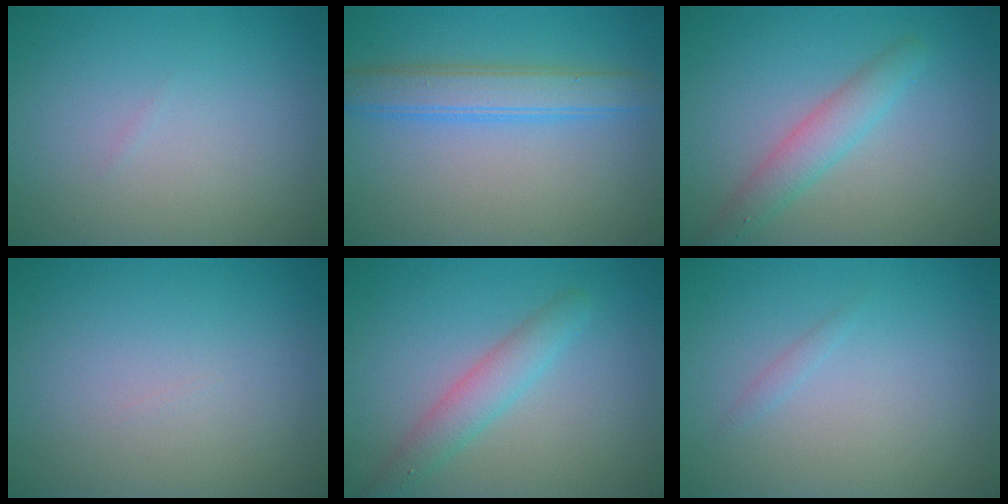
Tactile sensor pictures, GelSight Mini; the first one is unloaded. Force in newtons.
{"total": 3.8, "press": 3.8, "slide": 0.1}
{"total": 2.8, "press": 2.8, "slide": 0.0}
{"total": 0.0}
{"total": 2.8, "press": 2.8, "slide": 0.0}
{"total": 0.5, "press": 0.5, "slide": 0.0}